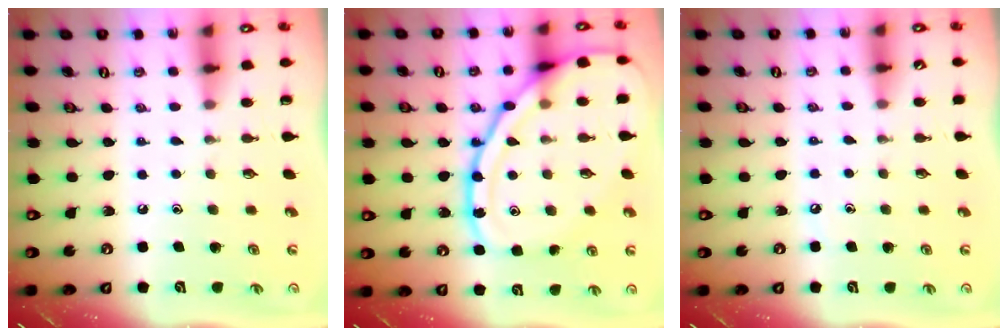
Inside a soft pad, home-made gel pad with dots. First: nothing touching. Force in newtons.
{"total": 19.8, "press": 19.8, "slide": 1.8}
{"total": 2.5, "press": 2.4, "slide": 0.4}